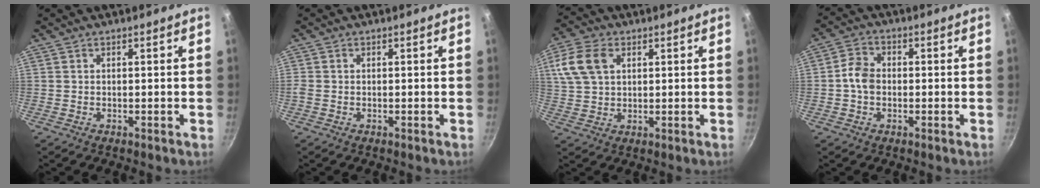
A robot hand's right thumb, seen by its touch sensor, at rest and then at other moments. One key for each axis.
{"total": 0.7, "fx": -0.2, "fy": 0.6, "fz": 0.3, "tx": -0.007, "ty": 0.001, "tz": -0.005}
{"total": 10.0, "fx": 3.5, "fy": 6.7, "fz": 6.5, "tx": -0.126, "ty": 0.004, "tz": 0.062}
{"total": 4.9, "fx": -0.6, "fy": 3.8, "fz": 3.0, "tx": -0.046, "ty": 0.017, "tz": -0.021}